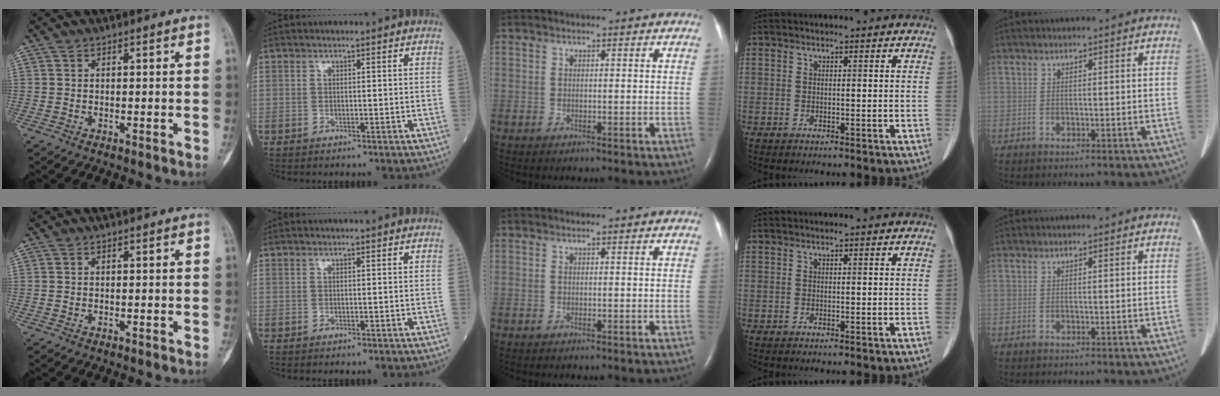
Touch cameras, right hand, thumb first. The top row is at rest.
{}